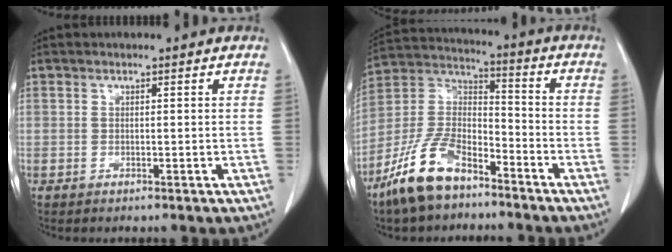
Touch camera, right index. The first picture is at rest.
{"total": 13.1, "force": [-9.3, 5.4, 7.5], "torque": [-0.163, 0.009, -0.183]}